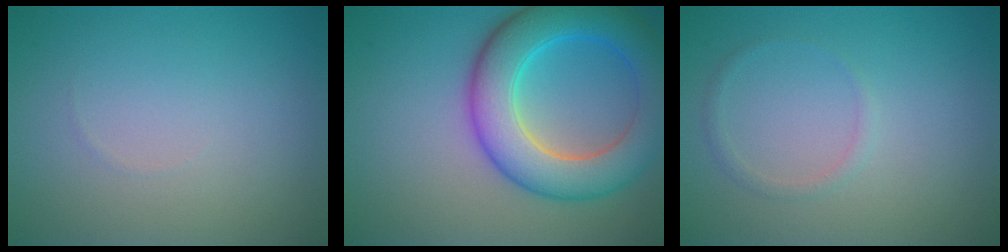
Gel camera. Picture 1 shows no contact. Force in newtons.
{"total": 8.6, "press": 8.6, "slide": 0.1}
{"total": 0.9, "press": 0.9, "slide": 0.1}